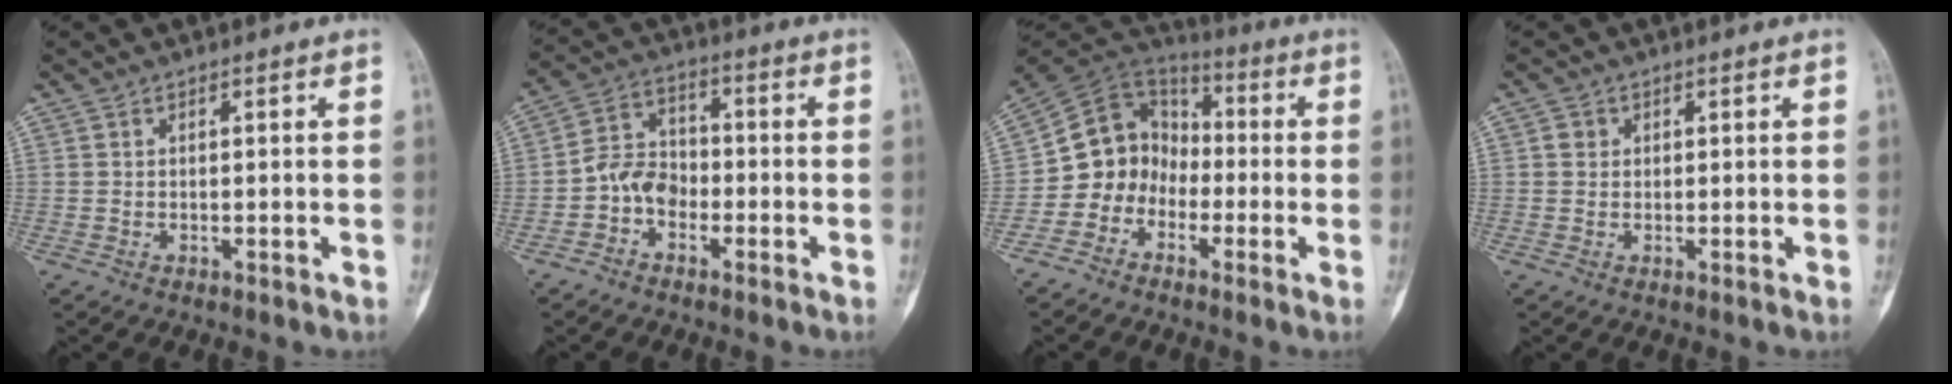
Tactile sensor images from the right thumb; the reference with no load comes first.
{"total": 6.9, "force": [-2.6, 5.2, 3.7], "torque": [-0.050, 0.032, -0.060]}
{"total": 10.7, "force": [-3.6, 9.4, 3.7], "torque": [-0.026, 0.079, -0.077]}
{"total": 1.2, "force": [0.3, 1.1, 0.4], "torque": [-0.002, 0.001, 0.003]}